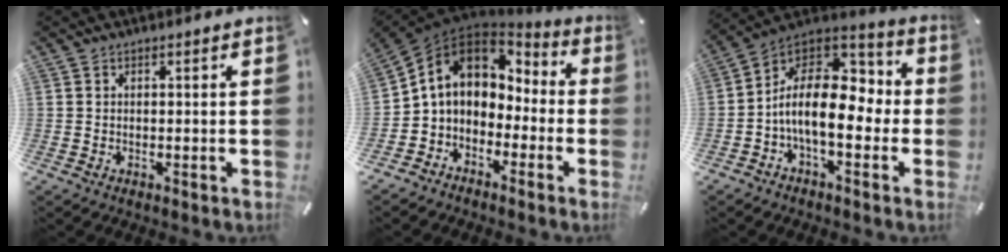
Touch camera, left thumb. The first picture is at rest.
{"total": 9.4, "force": [0.5, 8.3, 4.5], "torque": [-0.103, 0.004, 0.010]}
{"total": 15.6, "force": [-2.7, 8.8, 12.7], "torque": [-0.220, 0.003, -0.045]}